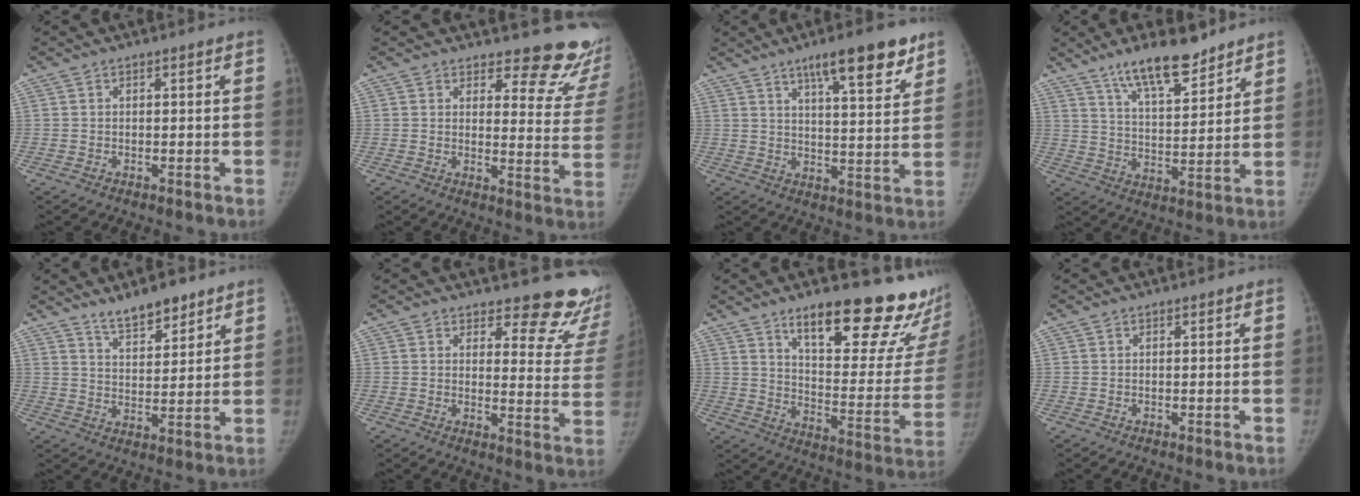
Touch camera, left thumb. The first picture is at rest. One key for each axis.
{"total": 15.0, "fx": 13.6, "fy": 4.9, "fz": 4.0, "tx": 0.006, "ty": -0.136, "tz": 0.134}
{"total": 12.7, "fx": 8.2, "fy": 2.8, "fz": 9.3, "tx": -0.114, "ty": -0.040, "tz": 0.123}
{"total": 12.8, "fx": 9.5, "fy": 3.8, "fz": 7.6, "tx": -0.106, "ty": -0.060, "tz": 0.168}
{"total": 8.0, "fx": 6.3, "fy": 2.6, "fz": 4.1, "tx": -0.047, "ty": -0.044, "tz": 0.110}
{"total": 14.8, "fx": 13.2, "fy": 4.7, "fz": 4.5, "tx": -0.001, "ty": -0.130, "tz": 0.132}
{"total": 27.1, "fx": 18.6, "fy": 8.2, "fz": 17.9, "tx": -0.202, "ty": -0.109, "tz": 0.260}
{"total": 0.0}